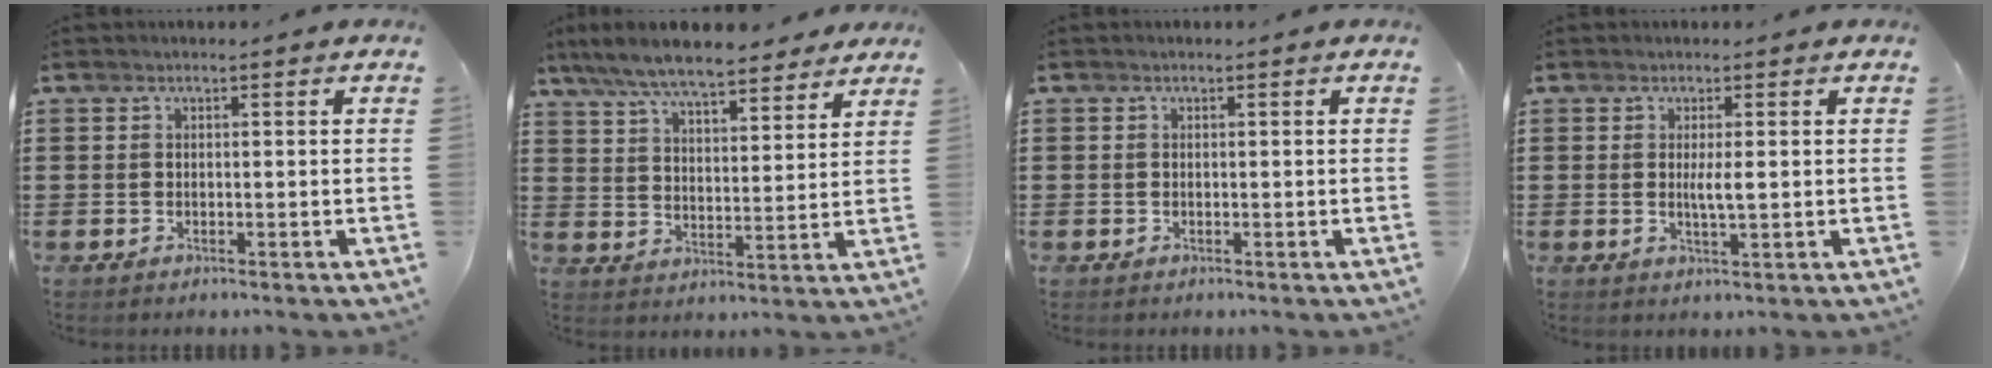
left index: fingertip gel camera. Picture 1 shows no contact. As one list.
[{"total": 8.1, "force": [7.4, 1.2, 3.1], "torque": [-0.089, -0.027, 0.134]}, {"total": 0.6, "force": [-0.1, 0.6, 0.0], "torque": [-0.002, 0.004, -0.004]}, {"total": 2.5, "force": [0.2, 0.3, 2.4], "torque": [-0.048, -0.004, 0.003]}]